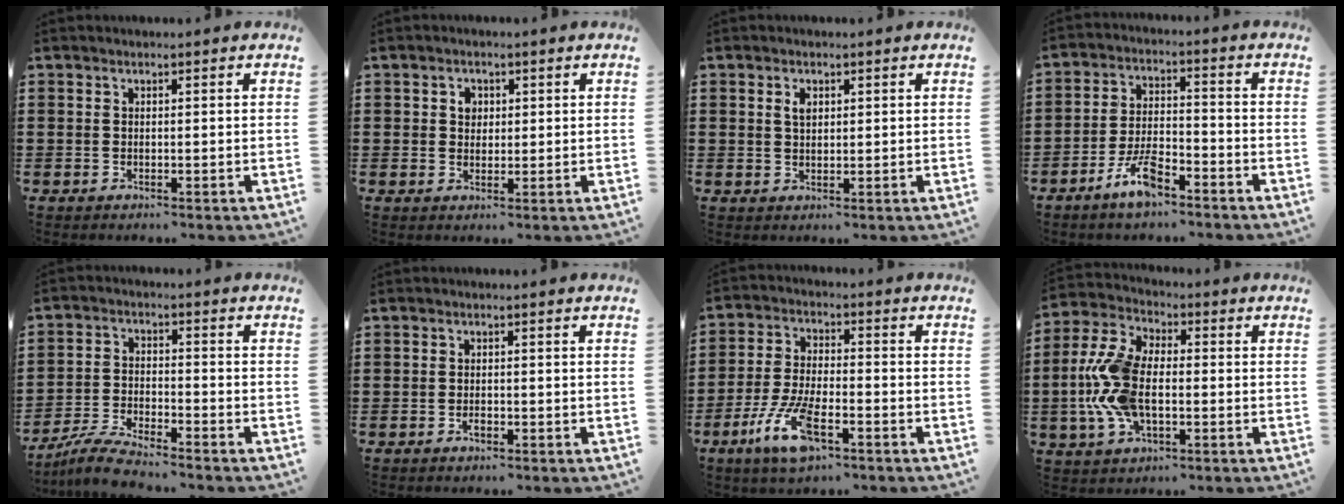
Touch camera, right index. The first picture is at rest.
{"total": 2.1, "force": [0.6, 1.8, 1.0], "torque": [-0.026, 0.011, 0.009]}
{"total": 2.0, "force": [0.7, 1.1, 1.4], "torque": [-0.031, 0.005, 0.013]}
{"total": 6.8, "force": [-4.6, 2.1, 4.5], "torque": [-0.104, 0.004, -0.090]}
{"total": 5.3, "force": [-5.1, 0.0, 1.6], "torque": [-0.042, -0.008, -0.099]}
{"total": 1.2, "force": [-0.7, 0.6, 0.8], "torque": [-0.018, -0.004, -0.012]}
{"total": 9.4, "force": [-4.7, 3.1, 7.6], "torque": [-0.170, -0.007, -0.087]}
{"total": 11.0, "force": [-1.3, 5.9, 9.2], "torque": [-0.230, -0.008, -0.033]}